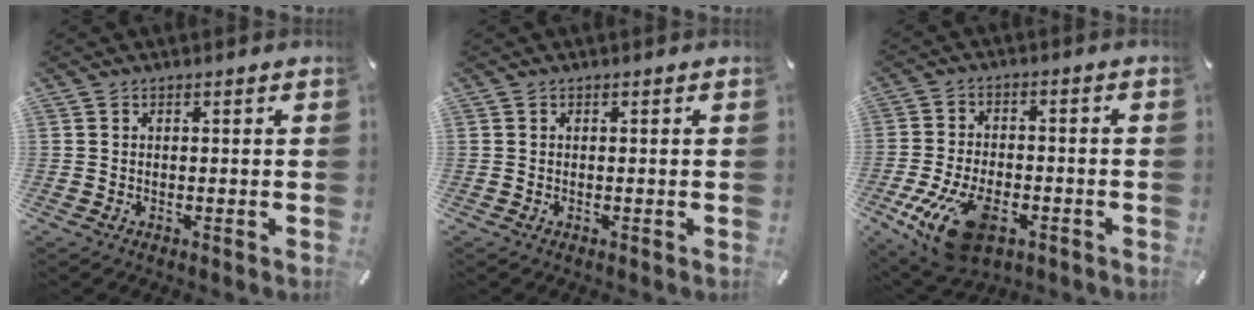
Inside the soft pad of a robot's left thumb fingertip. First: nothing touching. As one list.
[{"total": 0.0}, {"total": 14.8, "force": [-6.3, 8.1, 10.6], "torque": [-0.206, 0.018, -0.104]}]